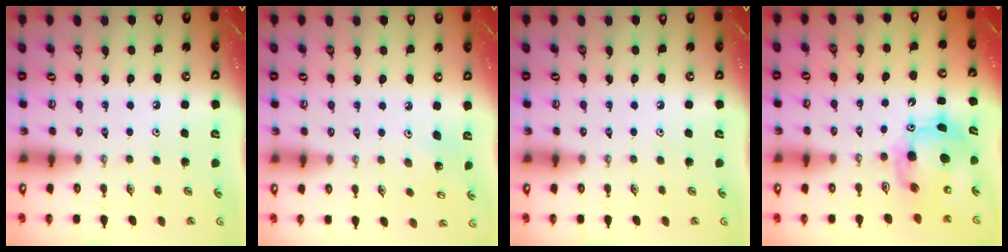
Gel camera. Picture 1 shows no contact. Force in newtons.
{"total": 4.1, "press": 4.0, "slide": 0.5}
{"total": 0.0}
{"total": 10.0, "press": 9.9, "slide": 1.6}